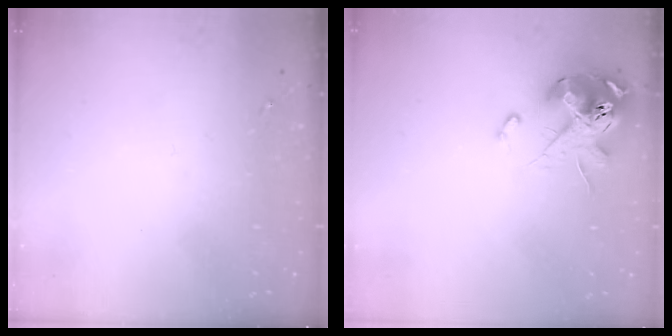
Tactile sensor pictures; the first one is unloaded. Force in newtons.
{"total": 14.1, "press": 14.0, "slide": 1.7}